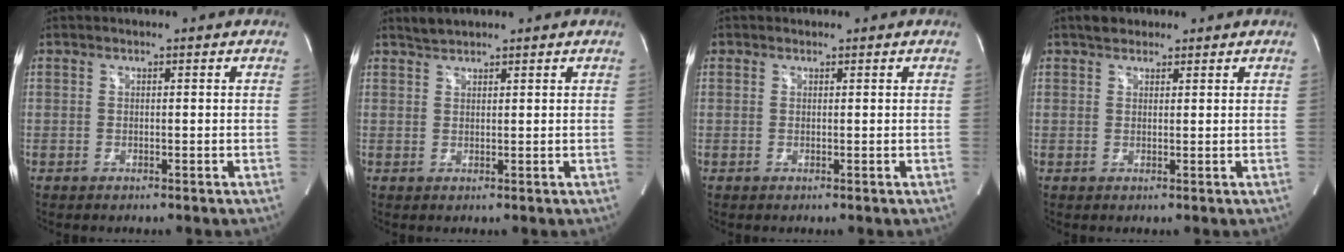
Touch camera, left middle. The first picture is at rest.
{"total": 1.9, "force": [1.9, 0.4, 0.4], "torque": [-0.017, 0.007, 0.039]}
{"total": 0.6, "force": [0.4, 0.4, 0.0], "torque": [0.000, -0.002, 0.006]}
{"total": 2.4, "force": [1.8, 1.4, 0.6], "torque": [-0.015, 0.012, 0.028]}